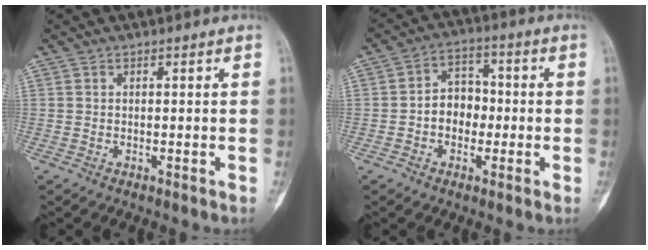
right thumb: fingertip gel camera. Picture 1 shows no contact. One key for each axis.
{"total": 7.0, "fx": -1.0, "fy": 5.5, "fz": 4.3, "tx": -0.032, "ty": 0.026, "tz": -0.029}